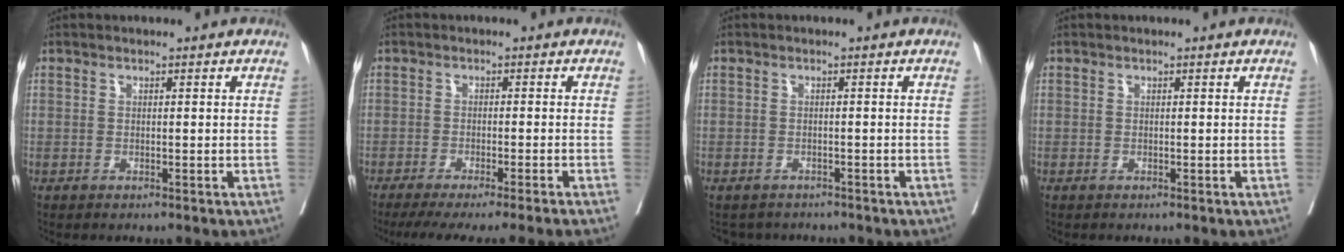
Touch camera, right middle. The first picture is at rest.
{"total": 11.1, "force": [-9.4, -1.8, 5.5], "torque": [-0.044, -0.030, -0.134]}
{"total": 3.7, "force": [-3.4, 1.4, -0.2], "torque": [0.005, -0.001, -0.047]}
{"total": 0.0}